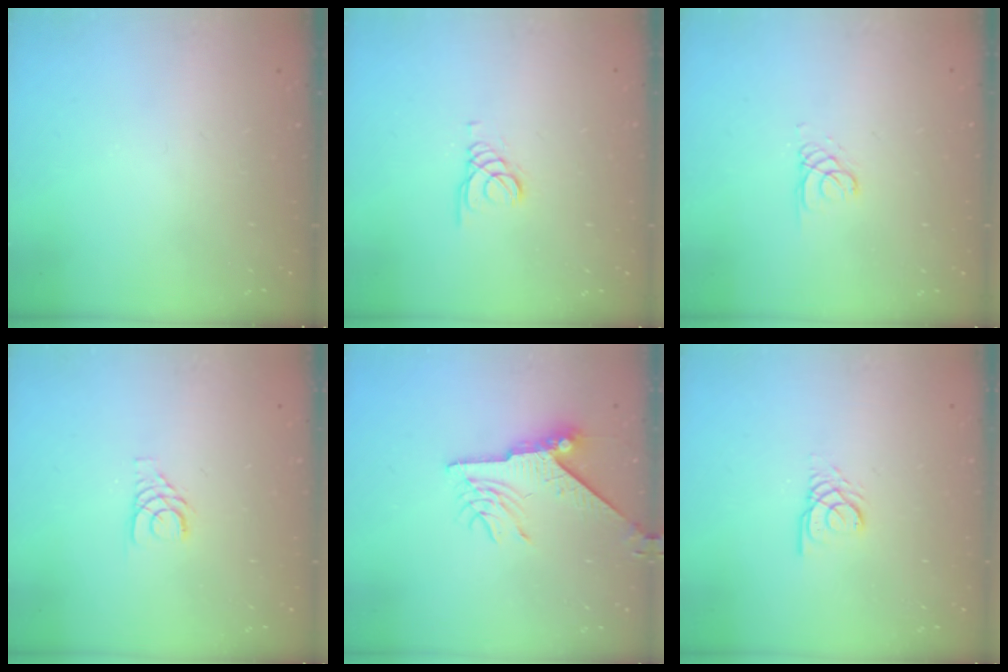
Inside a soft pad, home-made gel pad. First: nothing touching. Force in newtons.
{"total": 1.3, "press": 1.3, "slide": 0.1}
{"total": 1.3, "press": 1.3, "slide": 0.1}
{"total": 3.6, "press": 3.6, "slide": 0.3}
{"total": 8.7, "press": 8.7, "slide": 0.6}
{"total": 2.6, "press": 2.6, "slide": 0.1}